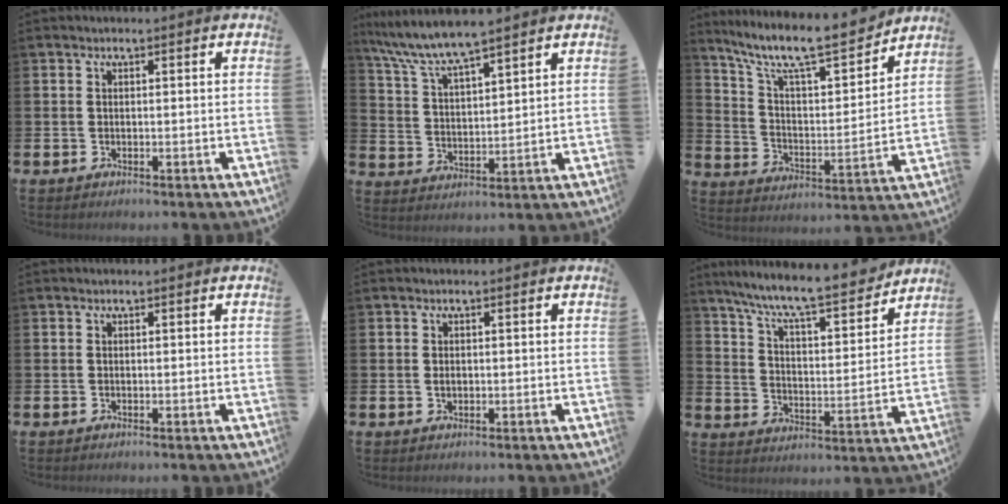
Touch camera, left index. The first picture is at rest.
{"total": 7.3, "force": [6.8, 0.4, 2.7], "torque": [-0.080, -0.032, 0.119]}
{"total": 11.2, "force": [9.8, 2.2, 5.0], "torque": [-0.125, -0.068, 0.164]}
{"total": 0.0}
{"total": 0.8, "force": [0.0, 0.6, 0.5], "torque": [-0.011, 0.005, -0.001]}
{"total": 9.7, "force": [8.9, 0.9, 3.7], "torque": [-0.106, -0.065, 0.150]}